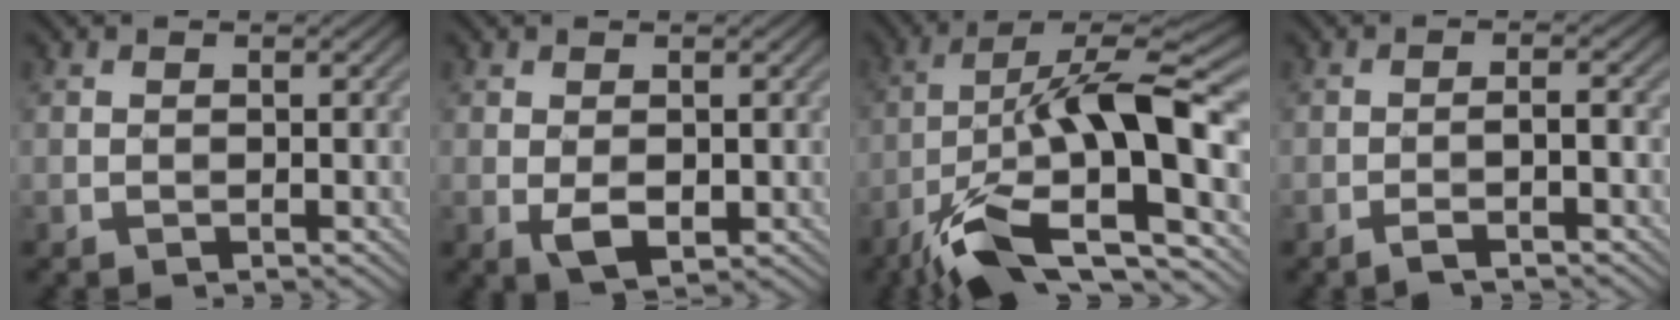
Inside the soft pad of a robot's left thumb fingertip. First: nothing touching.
{"total": 2.9, "force": [-0.6, 1.5, 2.3], "torque": [-0.048, -0.007, -0.006]}
{"total": 17.7, "force": [-5.6, 6.3, 15.6], "torque": [-0.280, -0.003, -0.101]}
{"total": 2.6, "force": [-1.5, 0.2, 2.2], "torque": [-0.033, 0.012, -0.037]}